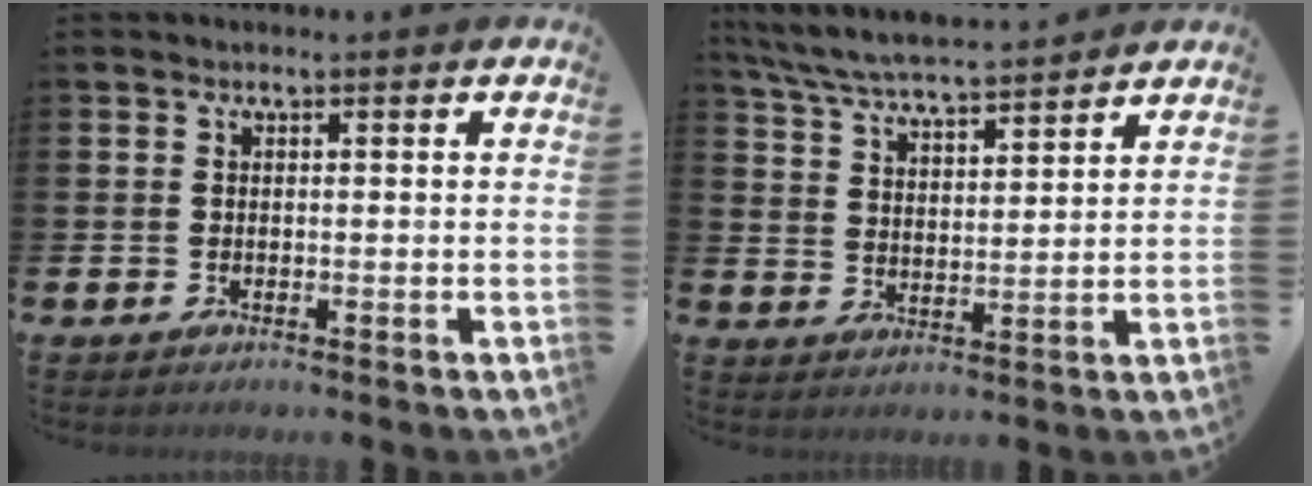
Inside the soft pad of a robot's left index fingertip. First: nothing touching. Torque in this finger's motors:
{"motor_torque": [0.30, -0.40, 0.63, 0.21]}